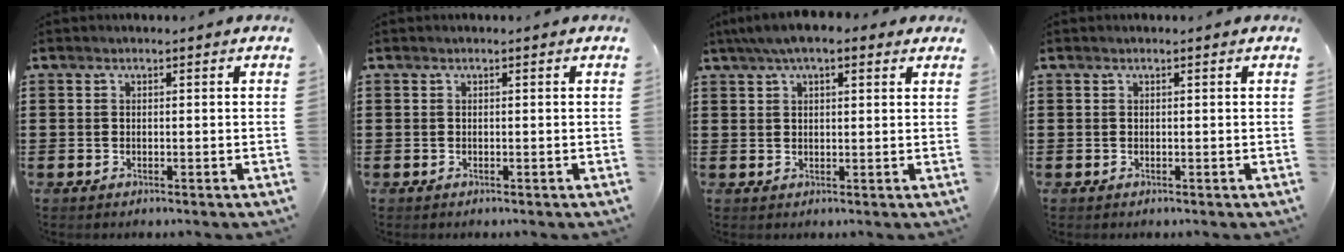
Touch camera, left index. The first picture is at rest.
{"total": 0.0}
{"total": 4.8, "force": [3.2, 1.5, 3.3], "torque": [-0.070, 0.007, 0.057]}
{"total": 0.0}